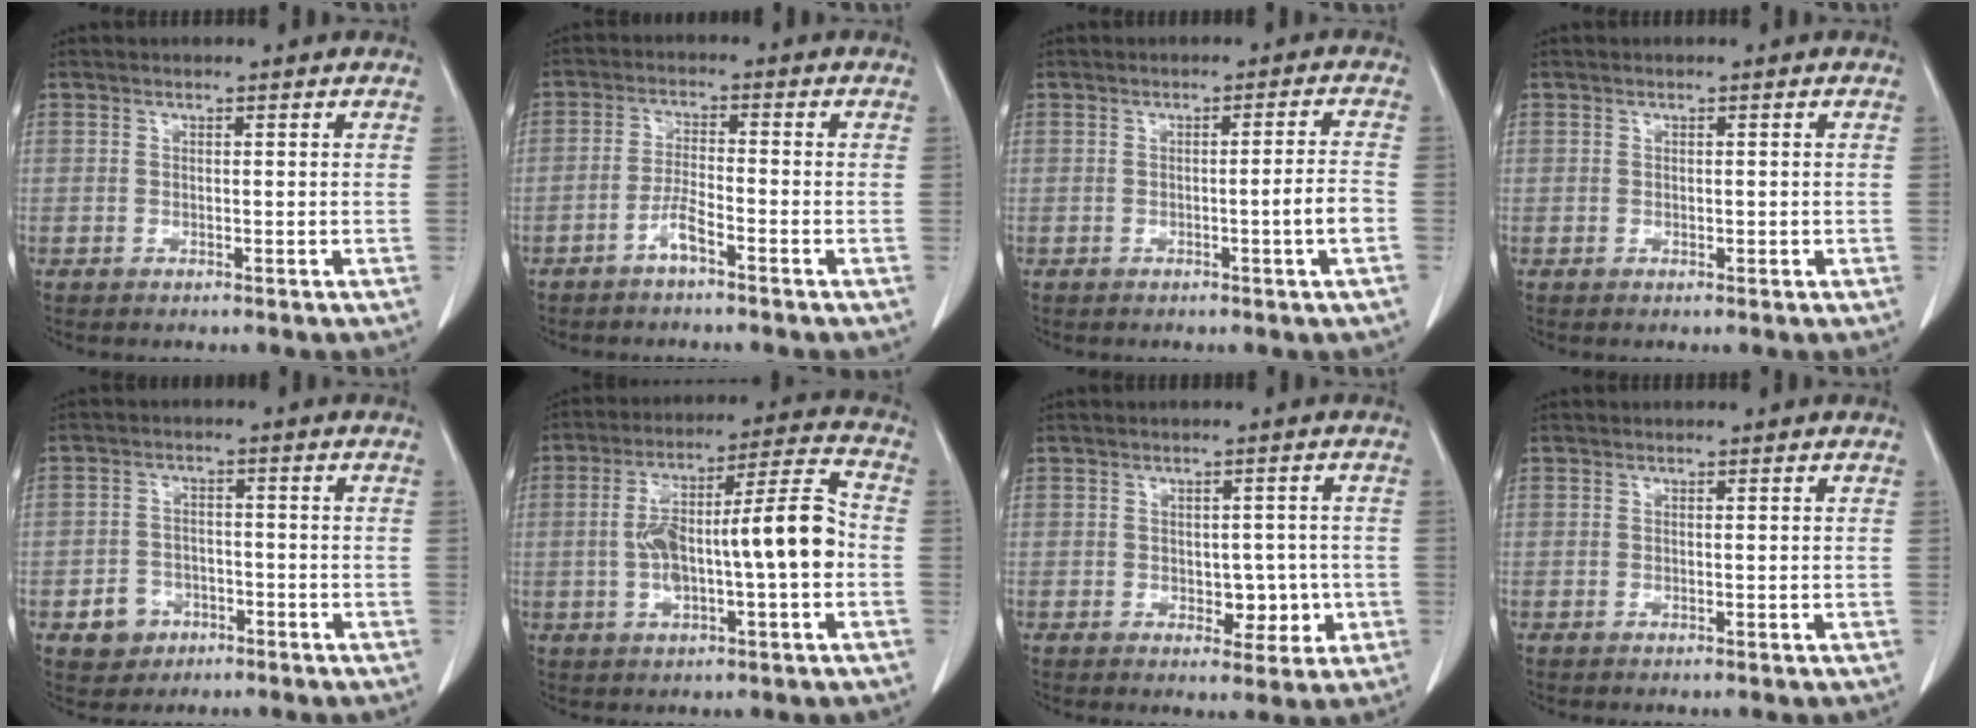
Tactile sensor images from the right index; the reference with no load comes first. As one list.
[{"total": 3.4, "force": [-2.3, 0.2, 2.5], "torque": [-0.052, 0.006, -0.044]}, {"total": 3.8, "force": [-1.3, -0.7, 3.5], "torque": [-0.048, -0.002, -0.022]}, {"total": 0.5, "force": [0.0, 0.4, 0.4], "torque": [-0.007, -0.001, 0.000]}, {"total": 4.6, "force": [-2.2, 3.9, 1.1], "torque": [-0.017, 0.012, -0.028]}, {"total": 15.0, "force": [-1.4, 2.5, 14.7], "torque": [-0.250, 0.032, -0.020]}, {"total": 4.6, "force": [-0.7, 2.9, 3.5], "torque": [-0.034, 0.007, -0.001]}, {"total": 0.0}]